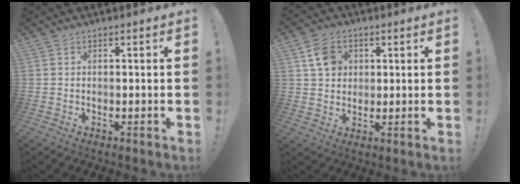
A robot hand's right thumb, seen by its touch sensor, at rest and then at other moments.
{"total": 7.9, "force": [3.0, 6.5, 3.2], "torque": [-0.045, -0.001, 0.058]}